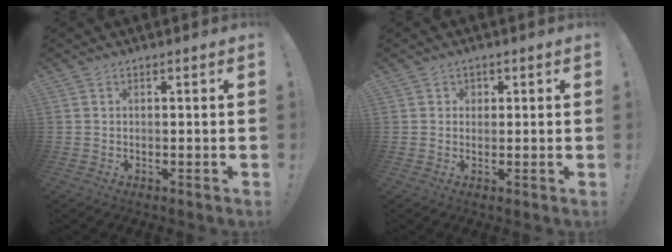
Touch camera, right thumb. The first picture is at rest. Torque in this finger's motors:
{"motor_torque": [0.12, -0.10, -0.31, 0.19, 0.00]}